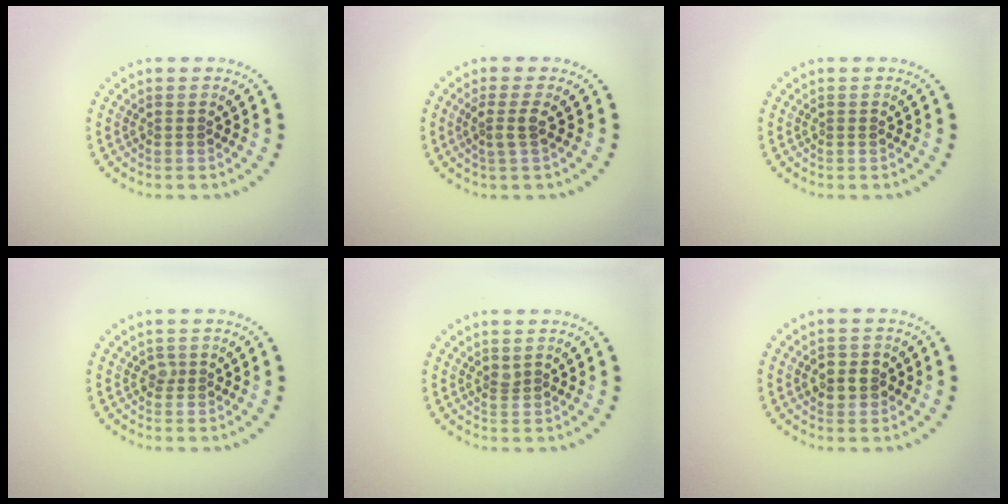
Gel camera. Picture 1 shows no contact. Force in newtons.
{"total": 1.8, "press": 1.4, "slide": 1.0}
{"total": 0.0}
{"total": 0.8, "press": 0.6, "slide": 0.6}
{"total": 0.8, "press": 0.6, "slide": 0.6}
{"total": 2.2, "press": 2.2, "slide": 0.3}